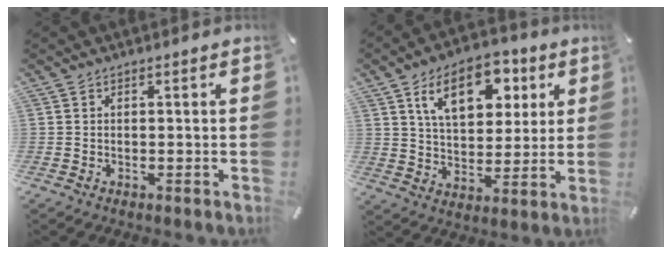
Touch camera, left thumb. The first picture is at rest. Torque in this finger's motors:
{"motor_torque": [0.60, 0.64, 1.42, -1.35, 0.23]}